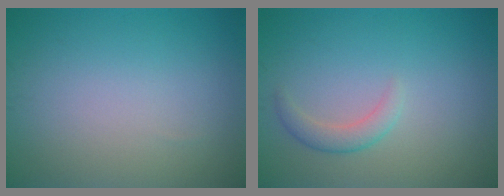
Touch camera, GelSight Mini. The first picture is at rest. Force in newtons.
{"total": 1.8, "press": 1.8, "slide": 0.1}